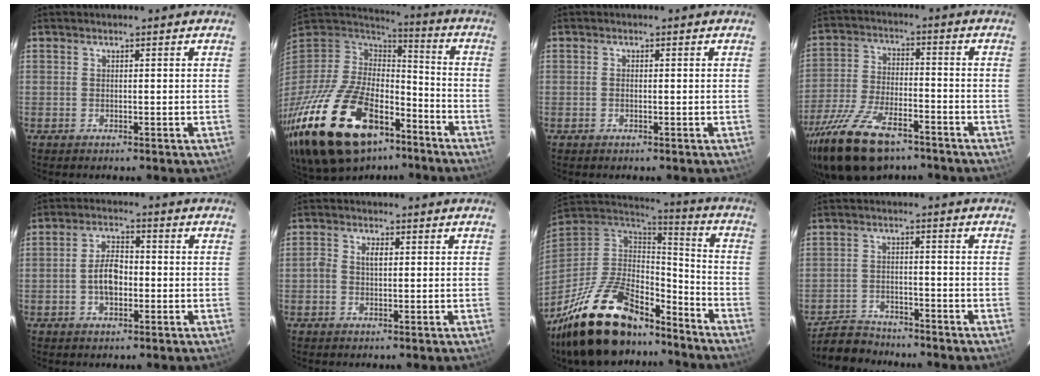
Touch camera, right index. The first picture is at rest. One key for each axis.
{"total": 34.3, "fx": -20.6, "fy": 17.7, "fz": 21.0, "tx": -0.445, "ty": -0.037, "tz": -0.324}
{"total": 0.5, "fx": -0.1, "fy": 0.3, "fz": 0.4, "tx": -0.005, "ty": 0.003, "tz": -0.002}
{"total": 17.9, "fx": -12.7, "fy": 7.4, "fz": 10.2, "tx": -0.225, "ty": -0.033, "tz": -0.229}
{"total": 5.7, "fx": -1.2, "fy": 3.2, "fz": 4.6, "tx": -0.087, "ty": 0.012, "tz": -0.017}
{"total": 2.5, "fx": 0.1, "fy": 1.7, "fz": 1.8, "tx": -0.034, "ty": 0.008, "tz": 0.000}
{"total": 27.1, "fx": -19.2, "fy": 11.6, "fz": 15.3, "tx": -0.301, "ty": -0.006, "tz": -0.304}
{"total": 7.6, "fx": -7.1, "fy": 2.6, "fz": 1.1, "tx": -0.053, "ty": 0.003, "tz": -0.118}